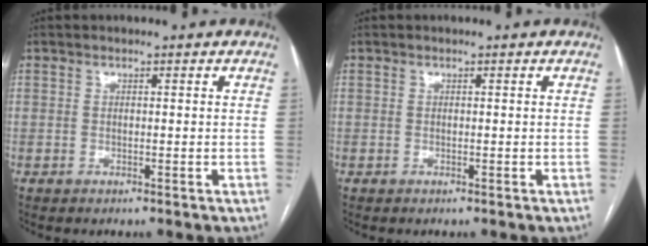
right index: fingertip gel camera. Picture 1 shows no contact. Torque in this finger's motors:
{"motor_torque": [0.00, 0.00, 0.00, 0.00]}